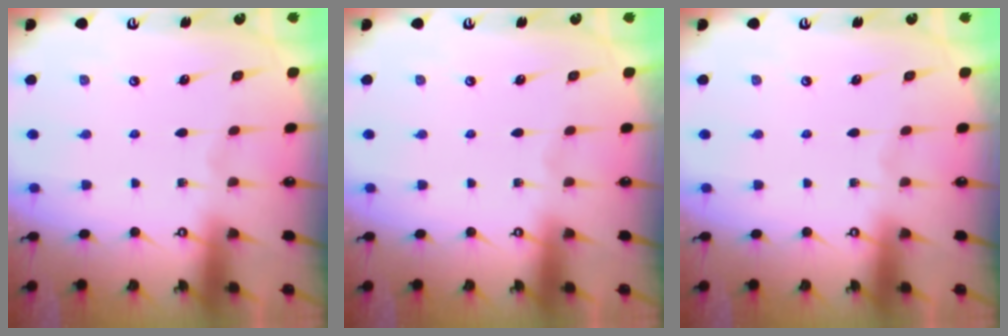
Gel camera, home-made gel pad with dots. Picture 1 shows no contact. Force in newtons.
{"total": 0.0}
{"total": 0.0}